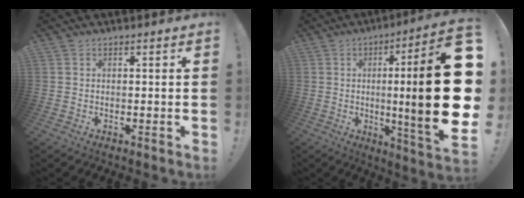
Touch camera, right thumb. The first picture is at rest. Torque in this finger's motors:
{"motor_torque": [2.47, 2.55, 2.77, 0.00, 0.79]}